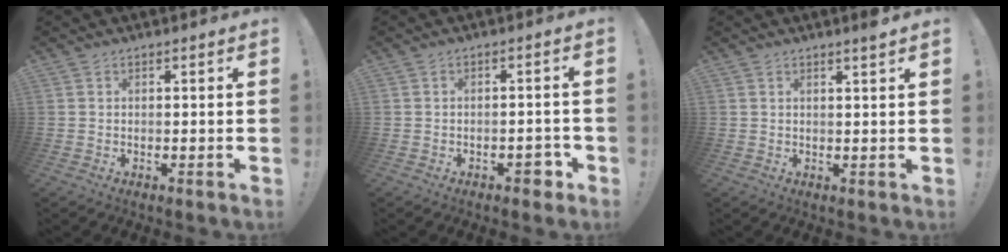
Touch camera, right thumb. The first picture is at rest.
{"total": 3.9, "force": [-2.1, 1.9, 2.6], "torque": [-0.025, 0.011, -0.037]}
{"total": 2.4, "force": [1.6, -0.4, 1.7], "torque": [-0.023, -0.010, 0.024]}